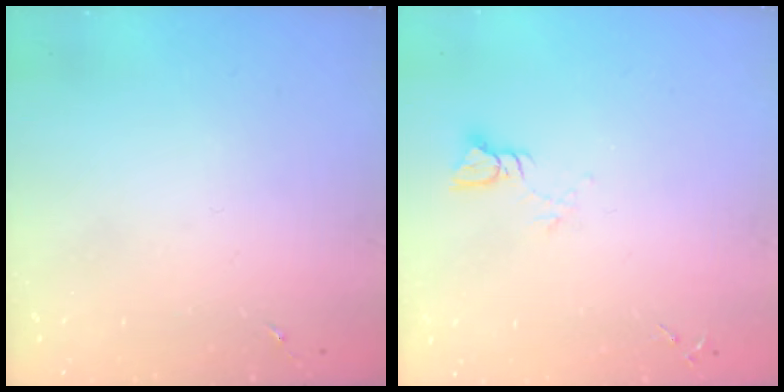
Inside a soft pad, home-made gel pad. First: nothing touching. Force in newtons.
{"total": 3.9, "press": 3.9, "slide": 0.3}